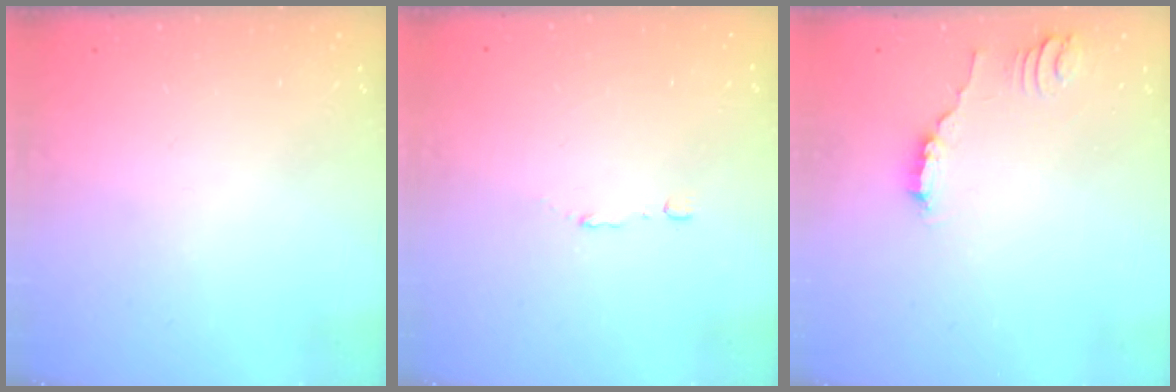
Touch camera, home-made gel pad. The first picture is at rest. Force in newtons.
{"total": 2.9, "press": 2.9, "slide": 0.6}
{"total": 3.8, "press": 3.8, "slide": 0.3}